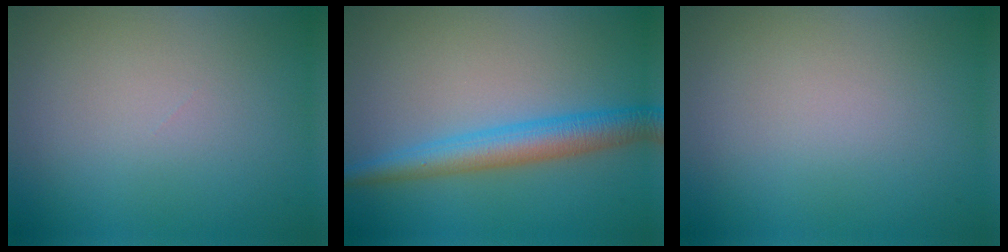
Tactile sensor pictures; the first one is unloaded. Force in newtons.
{"total": 4.3, "press": 4.3, "slide": 0.1}
{"total": 0.0}